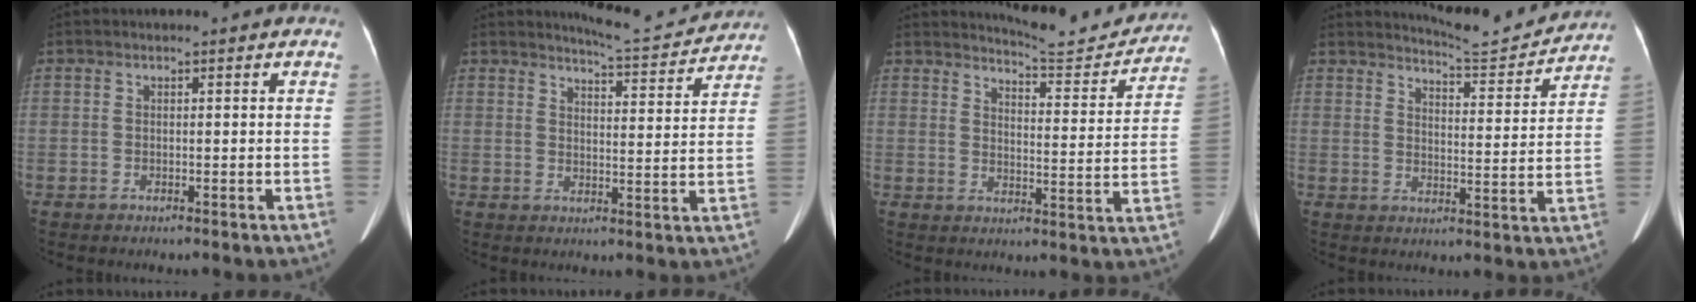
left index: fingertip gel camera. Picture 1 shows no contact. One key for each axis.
{"total": 8.9, "fx": 8.8, "fy": 0.5, "fz": 1.2, "tx": -0.022, "ty": -0.012, "tz": 0.110}
{"total": 12.2, "fx": 12.1, "fy": 0.9, "fz": 1.8, "tx": -0.021, "ty": -0.039, "tz": 0.147}
{"total": 9.5, "fx": 9.5, "fy": -0.3, "fz": 0.7, "tx": -0.020, "ty": -0.020, "tz": 0.130}